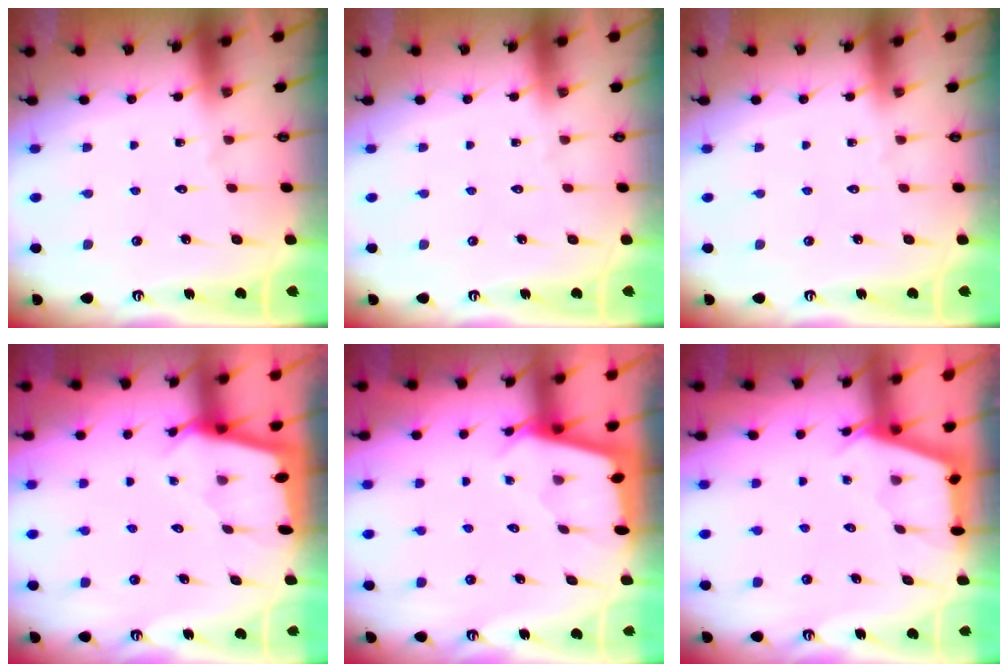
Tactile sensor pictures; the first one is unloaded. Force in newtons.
{"total": 0.0}
{"total": 0.0}
{"total": 2.2, "press": 2.2, "slide": 0.3}
{"total": 2.5, "press": 2.5, "slide": 0.3}
{"total": 2.9, "press": 2.9, "slide": 0.3}